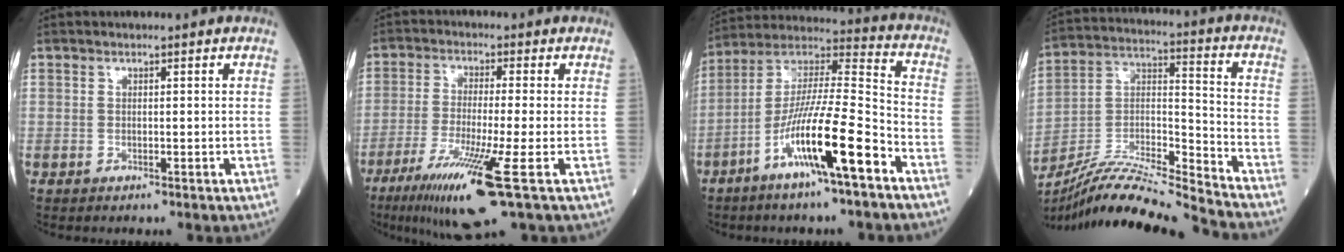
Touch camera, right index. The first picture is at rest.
{"total": 12.2, "force": [-5.9, -0.5, 10.6], "torque": [-0.204, -0.040, -0.103]}
{"total": 16.1, "force": [-7.7, 0.8, 14.1], "torque": [-0.267, -0.009, -0.141]}
{"total": 18.7, "force": [-17.5, -1.3, 6.4], "torque": [-0.120, 0.006, -0.311]}